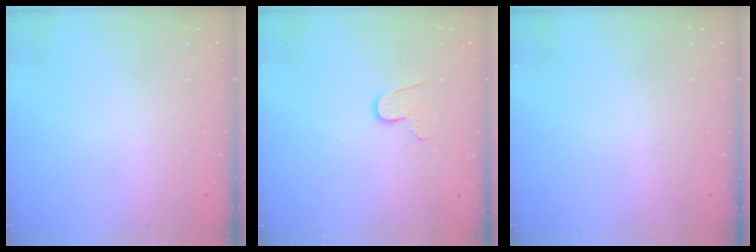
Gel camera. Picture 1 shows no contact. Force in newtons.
{"total": 6.0, "press": 6.0, "slide": 0.6}
{"total": 0.0}